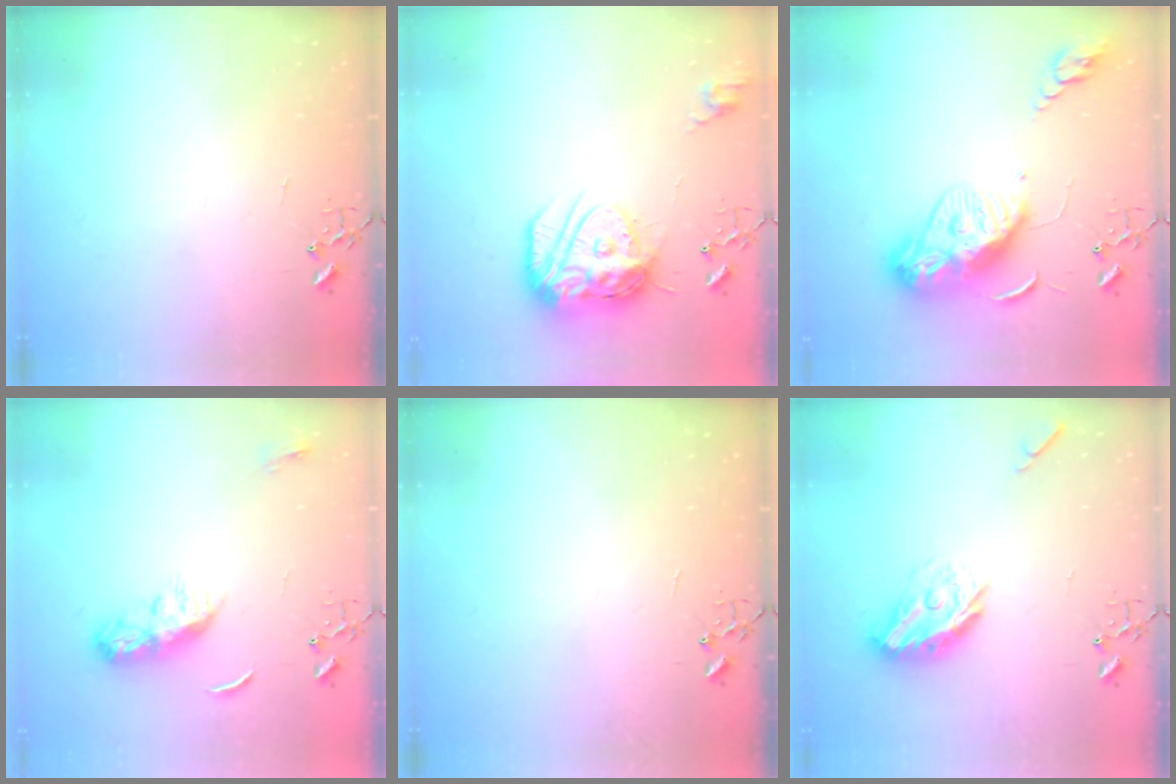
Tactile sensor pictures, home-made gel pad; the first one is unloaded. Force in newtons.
{"total": 19.4, "press": 19.4, "slide": 1.7}
{"total": 13.0, "press": 12.9, "slide": 1.1}
{"total": 8.7, "press": 8.7, "slide": 0.4}
{"total": 0.0}
{"total": 13.1, "press": 13.1, "slide": 0.6}